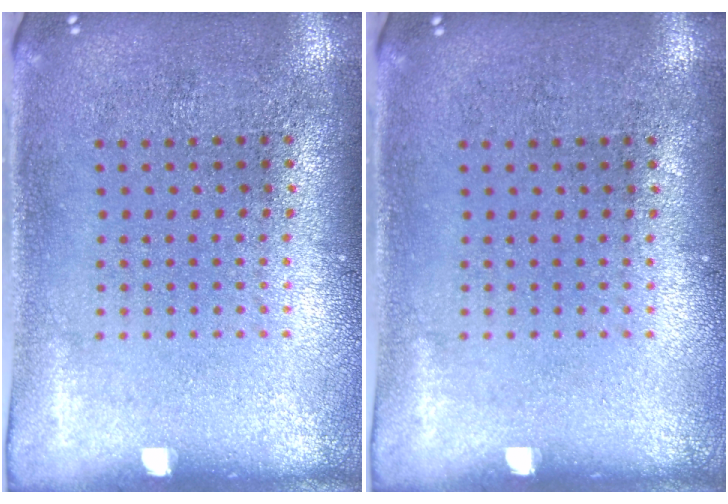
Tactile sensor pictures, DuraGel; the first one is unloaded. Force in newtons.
{"total": 0.0}